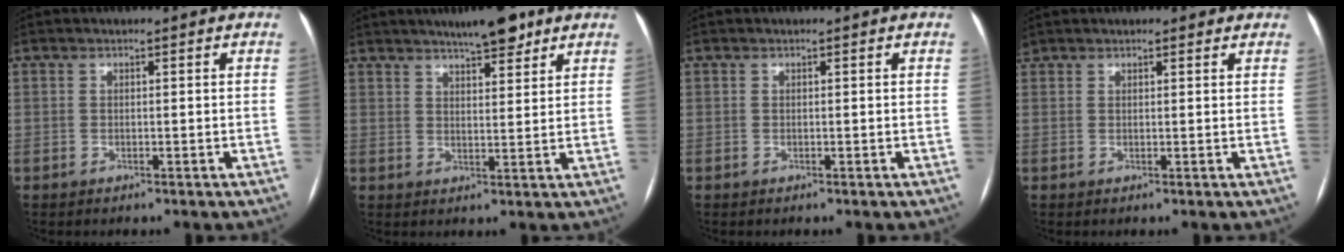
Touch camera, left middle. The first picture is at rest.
{"total": 6.8, "force": [5.3, 1.5, 4.1], "torque": [-0.063, 0.010, 0.080]}
{"total": 0.0}
{"total": 2.9, "force": [2.4, 1.4, 0.8], "torque": [-0.009, 0.023, 0.035]}